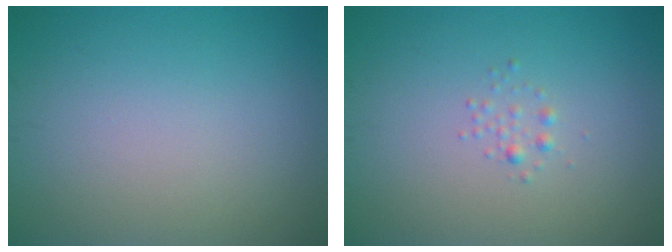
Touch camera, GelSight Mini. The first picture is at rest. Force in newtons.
{"total": 0.8, "press": 0.8, "slide": 0.0}